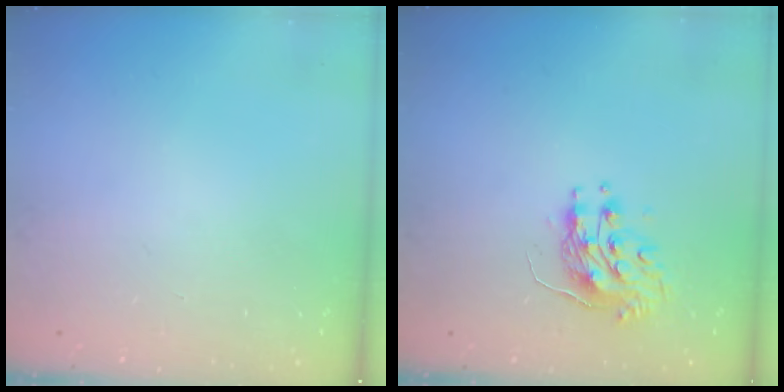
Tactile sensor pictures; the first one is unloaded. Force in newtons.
{"total": 9.2, "press": 9.2, "slide": 0.7}